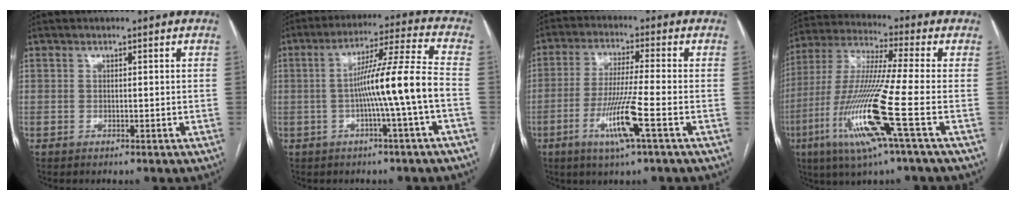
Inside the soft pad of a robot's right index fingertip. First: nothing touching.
{"total": 10.9, "force": [-2.2, -1.6, 10.6], "torque": [-0.178, 0.015, -0.037]}
{"total": 9.2, "force": [-3.6, -0.9, 8.4], "torque": [-0.165, -0.016, -0.070]}
{"total": 16.4, "force": [-5.9, -0.9, 15.2], "torque": [-0.322, -0.022, -0.118]}